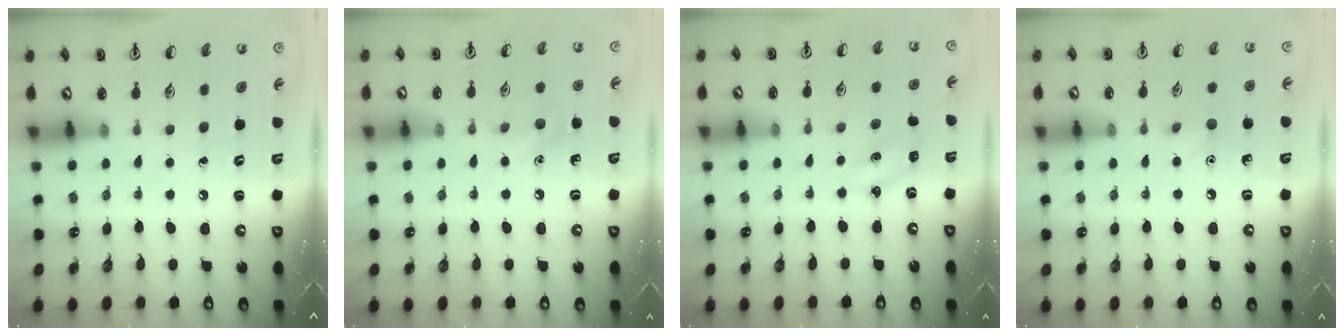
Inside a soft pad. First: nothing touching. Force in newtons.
{"total": 5.7, "press": 5.4, "slide": 1.9}
{"total": 2.9, "press": 2.7, "slide": 0.9}
{"total": 5.1, "press": 4.8, "slide": 1.6}